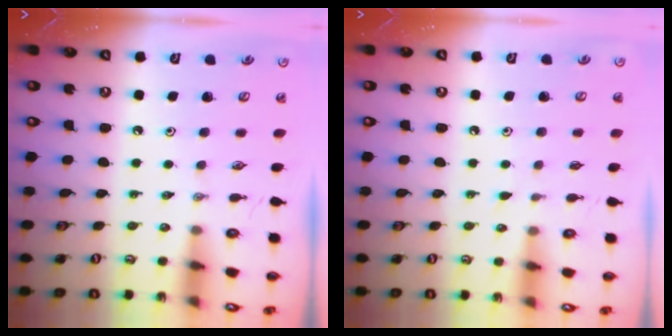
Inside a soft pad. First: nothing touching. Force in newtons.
{"total": 4.5, "press": 4.5, "slide": 0.5}